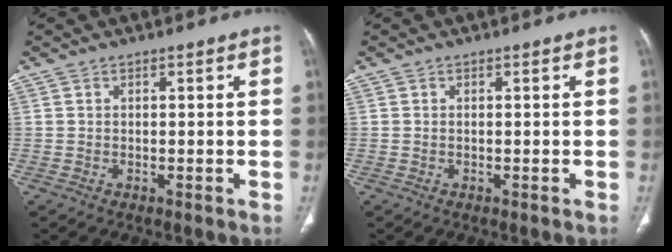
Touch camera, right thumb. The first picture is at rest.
{"total": 0.0}